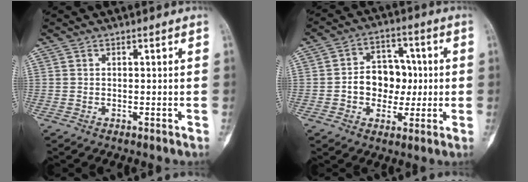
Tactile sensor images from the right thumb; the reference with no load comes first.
{"total": 10.2, "force": [-0.5, 8.0, 6.3], "torque": [-0.048, 0.026, -0.009]}